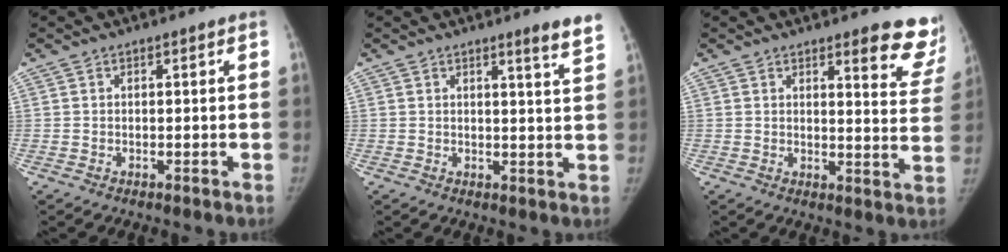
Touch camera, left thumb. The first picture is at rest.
{"total": 4.6, "force": [3.6, -0.2, 2.9], "torque": [-0.035, -0.028, 0.041]}
{"total": 11.1, "force": [9.0, 2.8, 5.8], "torque": [-0.026, -0.058, 0.085]}